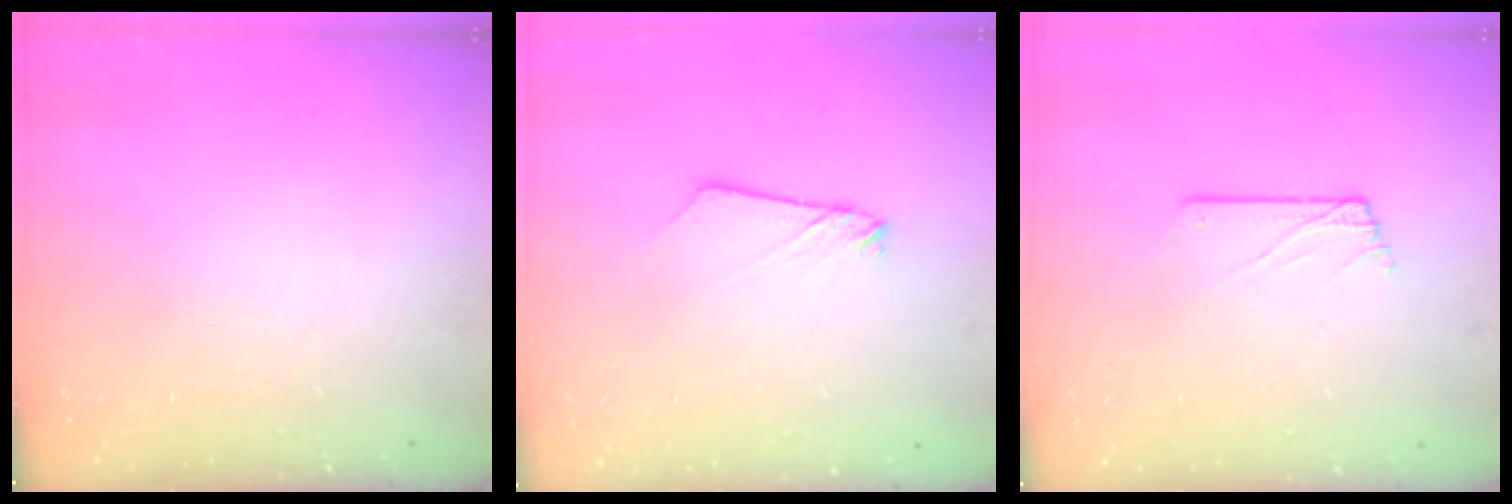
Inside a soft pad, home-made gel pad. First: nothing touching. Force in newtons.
{"total": 2.2, "press": 2.2, "slide": 0.1}
{"total": 1.5, "press": 1.5, "slide": 0.1}